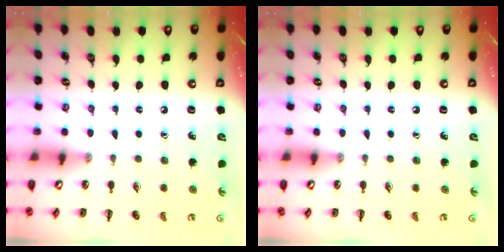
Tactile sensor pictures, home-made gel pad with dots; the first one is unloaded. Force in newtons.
{"total": 0.0}